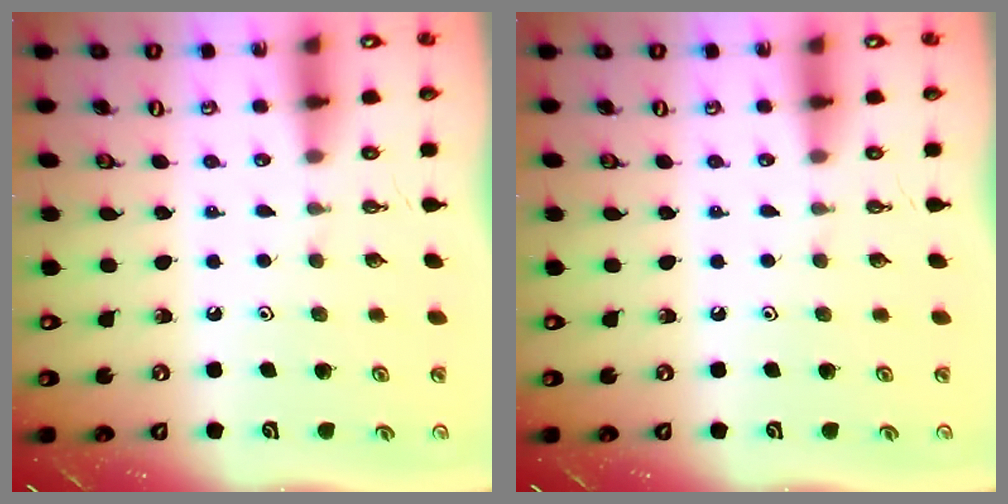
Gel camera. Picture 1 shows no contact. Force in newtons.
{"total": 0.0}